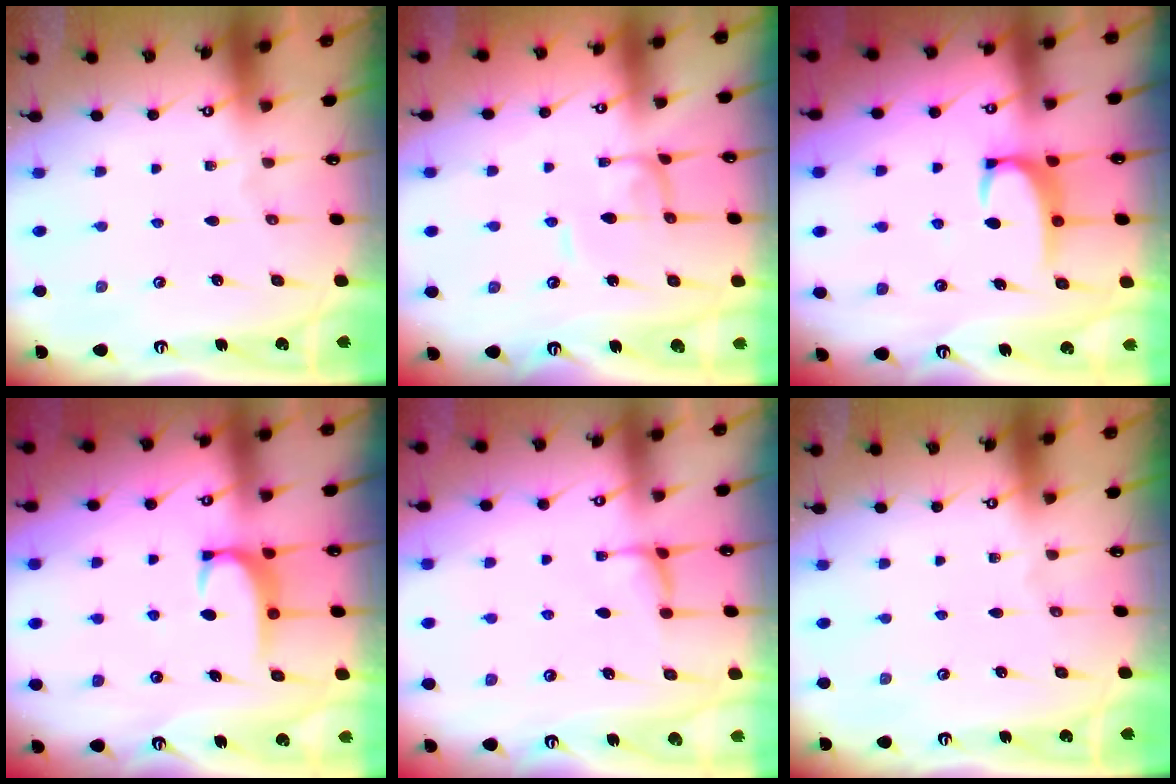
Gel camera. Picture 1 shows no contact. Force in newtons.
{"total": 2.1, "press": 2.1, "slide": 0.0}
{"total": 3.1, "press": 3.1, "slide": 0.3}
{"total": 2.8, "press": 2.8, "slide": 0.4}
{"total": 1.6, "press": 1.4, "slide": 0.7}
{"total": 0.0}